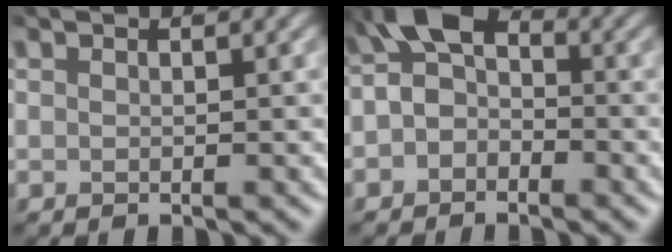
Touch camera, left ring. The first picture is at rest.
{"total": 5.0, "force": [-1.2, 3.5, 3.3], "torque": [-0.056, 0.018, -0.031]}